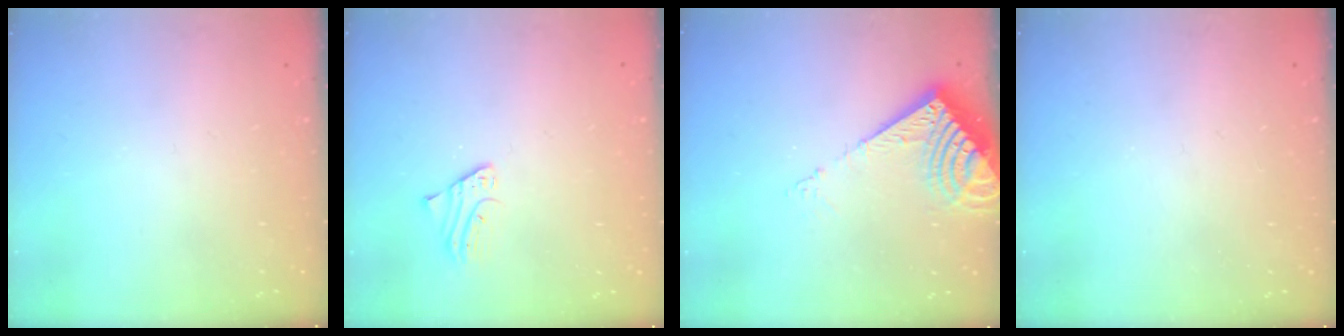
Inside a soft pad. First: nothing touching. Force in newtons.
{"total": 2.7, "press": 2.7, "slide": 0.1}
{"total": 9.4, "press": 9.4, "slide": 1.2}
{"total": 2.2, "press": 2.2, "slide": 0.0}